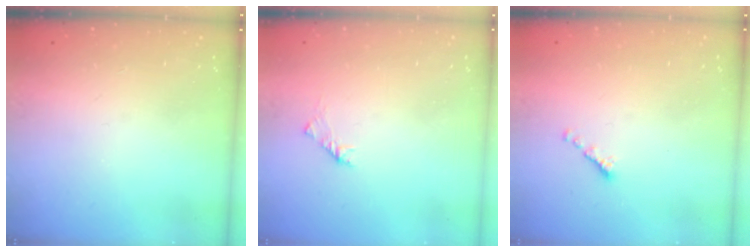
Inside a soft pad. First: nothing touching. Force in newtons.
{"total": 1.6, "press": 1.4, "slide": 0.6}
{"total": 0.0}